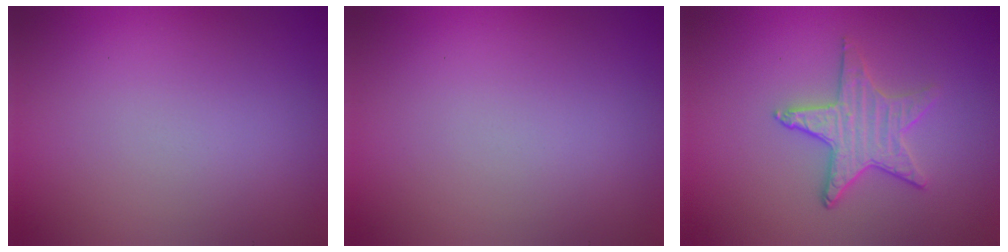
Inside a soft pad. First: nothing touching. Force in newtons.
{"total": 0.0}
{"total": 3.2, "press": 3.0, "slide": 1.2}